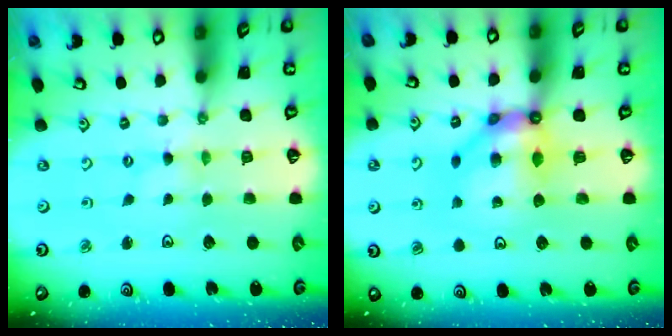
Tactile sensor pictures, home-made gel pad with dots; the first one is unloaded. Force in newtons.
{"total": 10.3, "press": 10.3, "slide": 0.7}